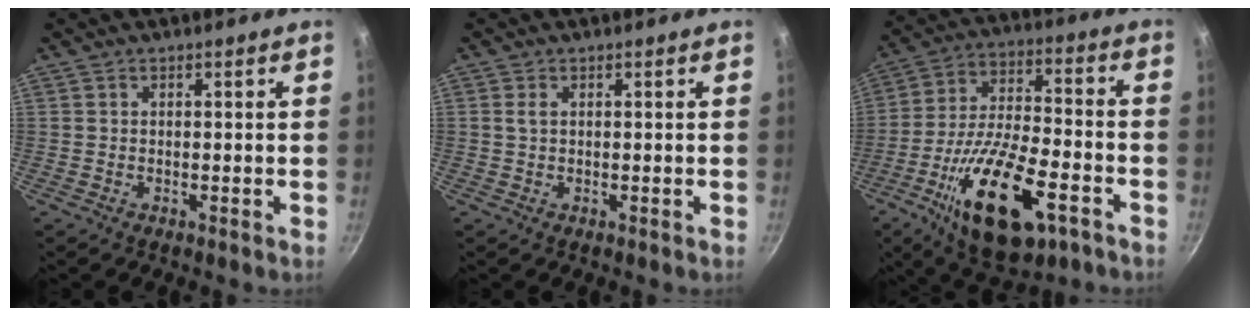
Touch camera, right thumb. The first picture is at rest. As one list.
[{"total": 1.3, "force": [0.3, 0.7, 1.0], "torque": [-0.021, 0.000, 0.006]}, {"total": 21.9, "force": [-9.8, 9.1, 17.3], "torque": [-0.298, 0.027, -0.164]}]